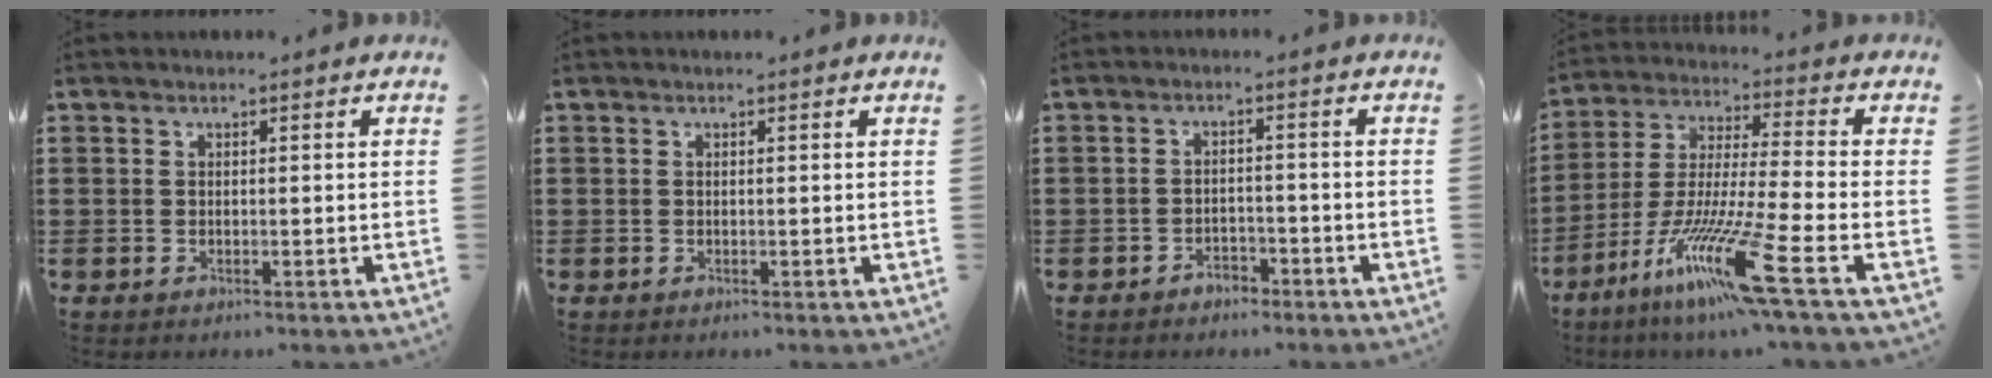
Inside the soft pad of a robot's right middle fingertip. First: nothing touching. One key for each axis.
{"total": 0.0}
{"total": 2.3, "fx": -2.1, "fy": 0.8, "fz": 0.2, "tx": -0.011, "ty": 0.001, "tz": -0.044}
{"total": 13.2, "fx": -7.8, "fy": -0.4, "fz": 10.6, "tx": -0.222, "ty": -0.016, "tz": -0.151}